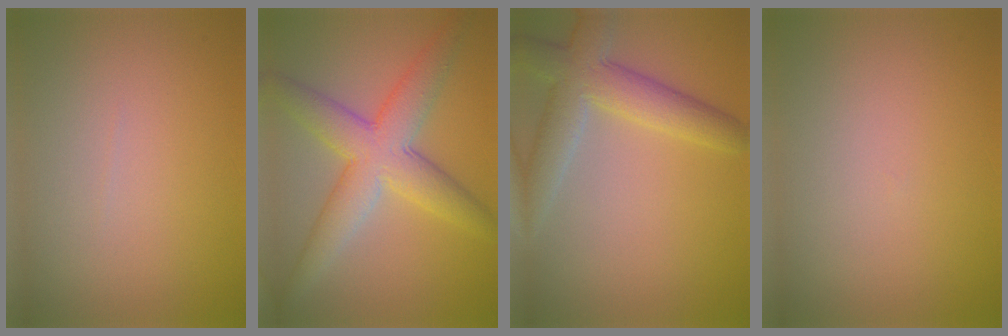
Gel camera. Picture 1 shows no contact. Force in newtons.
{"total": 6.8, "press": 6.8, "slide": 0.2}
{"total": 5.6, "press": 5.6, "slide": 0.6}
{"total": 0.0}